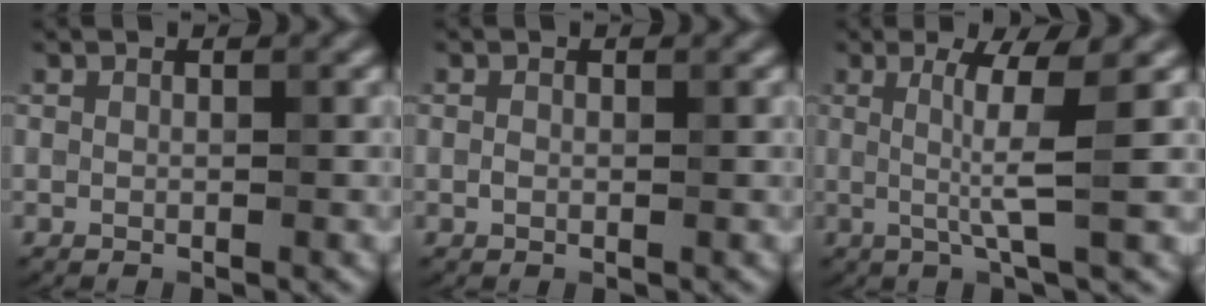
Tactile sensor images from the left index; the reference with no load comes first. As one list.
[{"total": 0.6, "force": [0.0, 0.5, 0.4], "torque": [-0.008, -0.001, -0.001]}, {"total": 4.5, "force": [0.6, 0.4, 4.5], "torque": [-0.079, -0.002, 0.012]}]